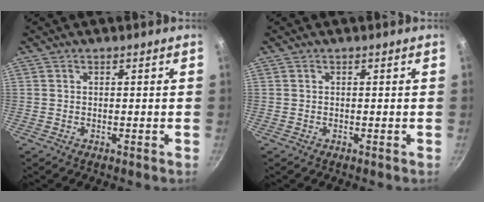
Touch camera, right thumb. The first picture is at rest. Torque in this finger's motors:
{"motor_torque": [0.00, 0.00, 0.10, 0.10, 0.00]}